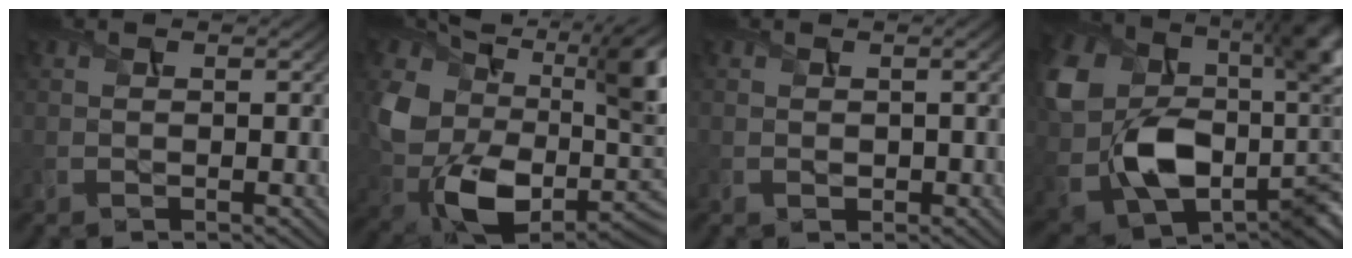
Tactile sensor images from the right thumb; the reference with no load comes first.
{"total": 17.9, "force": [3.8, 11.8, 13.0], "torque": [-0.266, -0.032, 0.083]}
{"total": 1.2, "force": [0.0, 0.9, 0.8], "torque": [-0.016, -0.002, 0.005]}
{"total": 18.1, "force": [-0.9, 12.6, 12.9], "torque": [-0.254, -0.043, -0.001]}